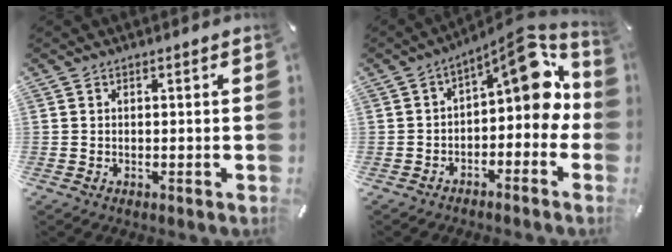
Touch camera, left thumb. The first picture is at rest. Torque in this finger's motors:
{"motor_torque": [0.28, 0.72, 0.93, 0.52, 0.17]}